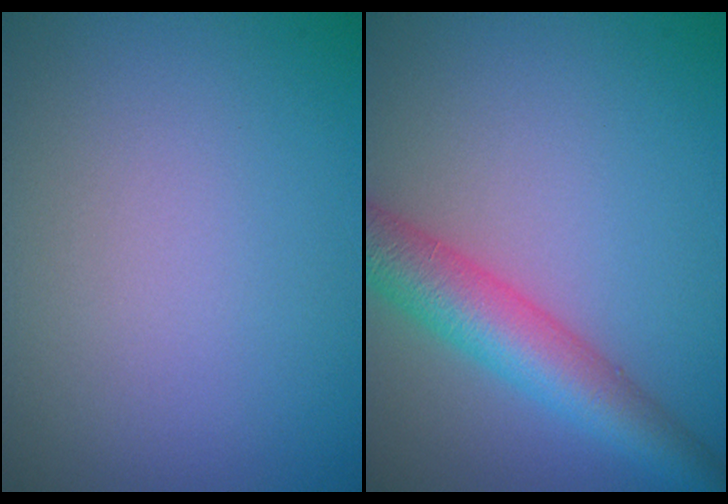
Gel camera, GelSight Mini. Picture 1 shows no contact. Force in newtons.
{"total": 5.8, "press": 5.8, "slide": 0.2}